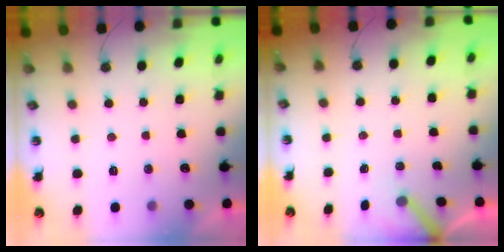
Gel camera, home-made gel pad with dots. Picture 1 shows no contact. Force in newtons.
{"total": 3.5, "press": 3.5, "slide": 0.3}